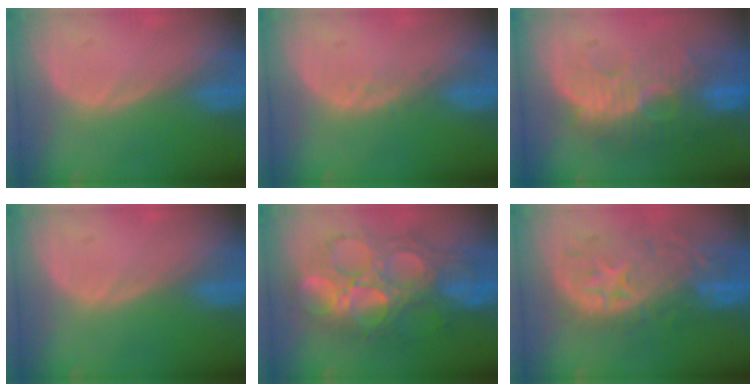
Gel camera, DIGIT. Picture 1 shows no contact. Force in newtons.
{"total": 1.0, "press": 1.0, "slide": 0.2}
{"total": 11.0, "press": 9.7, "slide": 5.3}
{"total": 0.0}
{"total": 11.3, "press": 11.3, "slide": 1.2}
{"total": 11.0, "press": 9.7, "slide": 5.1}